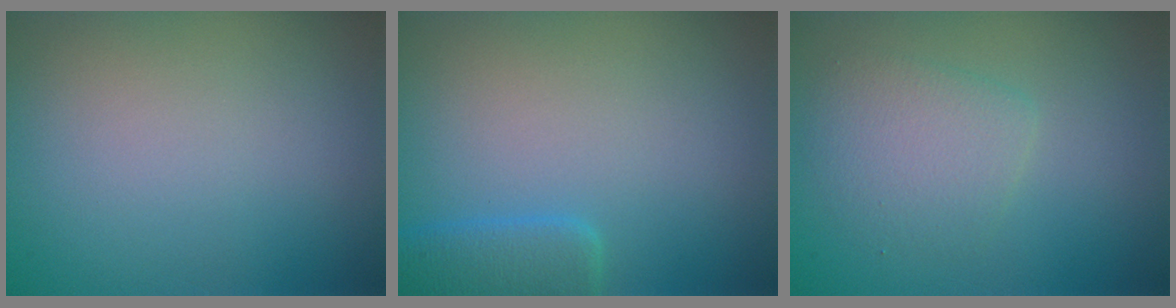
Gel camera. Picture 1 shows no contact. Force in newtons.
{"total": 2.9, "press": 2.9, "slide": 0.2}
{"total": 2.8, "press": 2.8, "slide": 0.1}